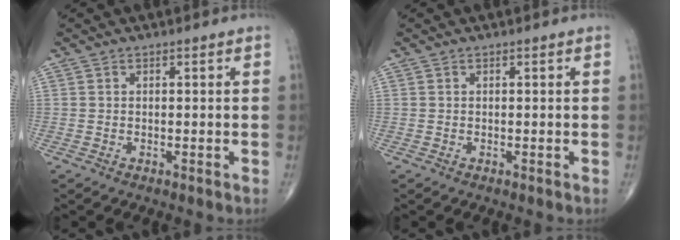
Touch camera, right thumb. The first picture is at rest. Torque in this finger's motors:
{"motor_torque": [0.01, 0.01, 0.00, 0.00, 0.00]}